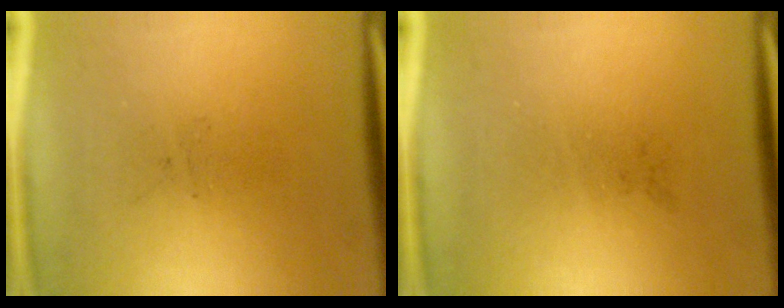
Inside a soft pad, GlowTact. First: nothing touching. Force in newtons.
{"total": 0.0}